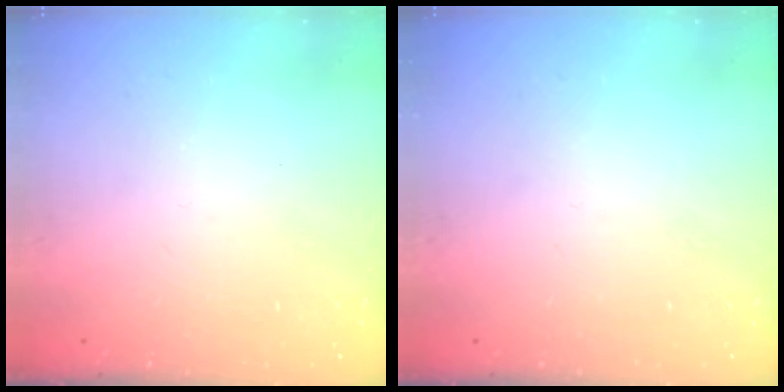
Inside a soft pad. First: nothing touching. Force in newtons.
{"total": 0.0}